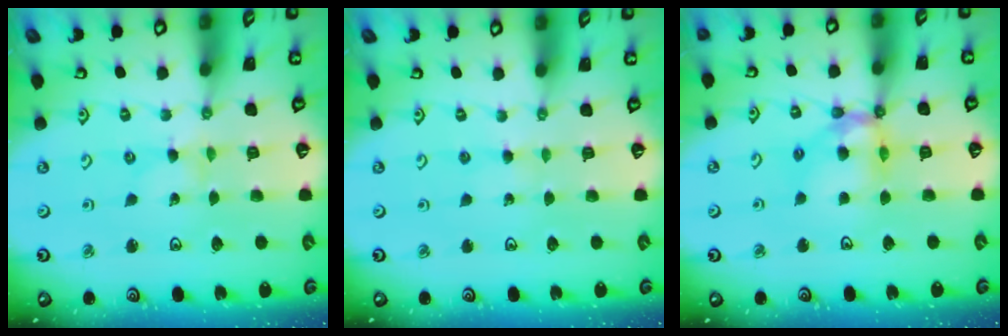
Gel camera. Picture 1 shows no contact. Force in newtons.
{"total": 2.3, "press": 2.3, "slide": 0.3}
{"total": 12.5, "press": 12.4, "slide": 1.5}